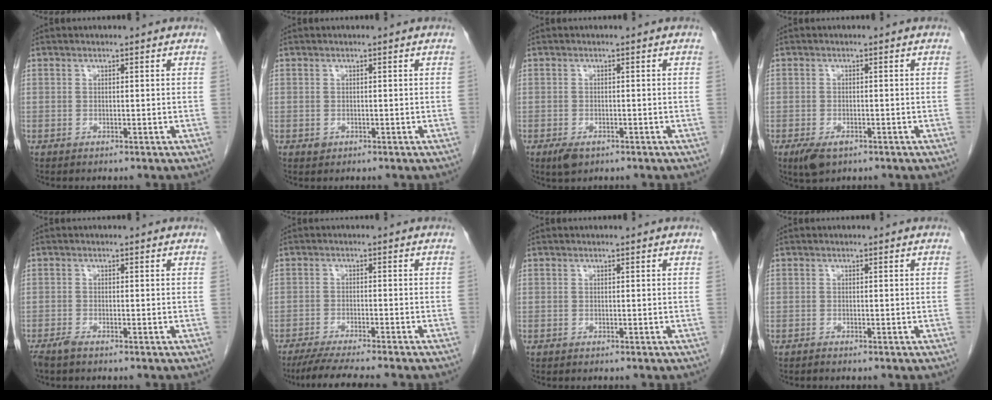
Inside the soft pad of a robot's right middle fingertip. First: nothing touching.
{"total": 0.6, "force": [-0.2, 0.5, 0.2], "torque": [-0.003, 0.001, -0.001]}
{"total": 2.4, "force": [-1.4, 1.2, 1.6], "torque": [-0.034, -0.004, -0.017]}
{"total": 3.5, "force": [-2.0, 1.6, 2.4], "torque": [-0.049, -0.006, -0.028]}
{"total": 1.5, "force": [-1.3, 0.2, 0.8], "torque": [-0.023, -0.004, -0.026]}
{"total": 9.5, "force": [-8.2, -0.4, 4.8], "torque": [-0.062, -0.025, -0.127]}
{"total": 0.0}
{"total": 0.0}